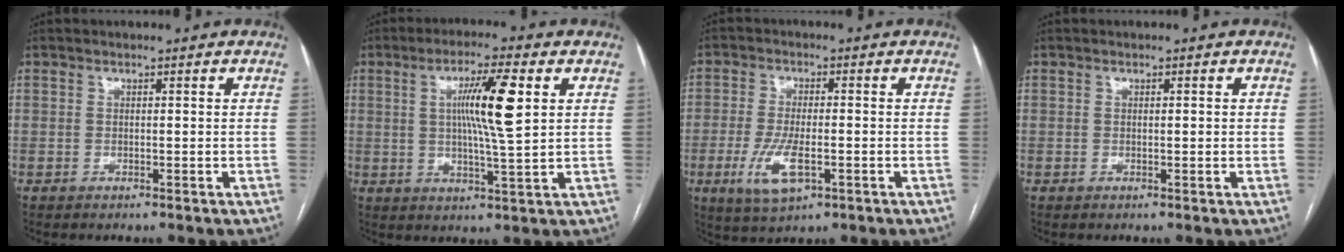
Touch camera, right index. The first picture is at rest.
{"total": 9.8, "force": [2.4, 0.1, 9.5], "torque": [-0.166, 0.002, 0.040]}
{"total": 7.4, "force": [-2.6, 2.6, 6.5], "torque": [-0.137, -0.011, -0.040]}
{"total": 0.7, "force": [0.1, 0.1, 0.7], "torque": [-0.013, 0.001, 0.002]}